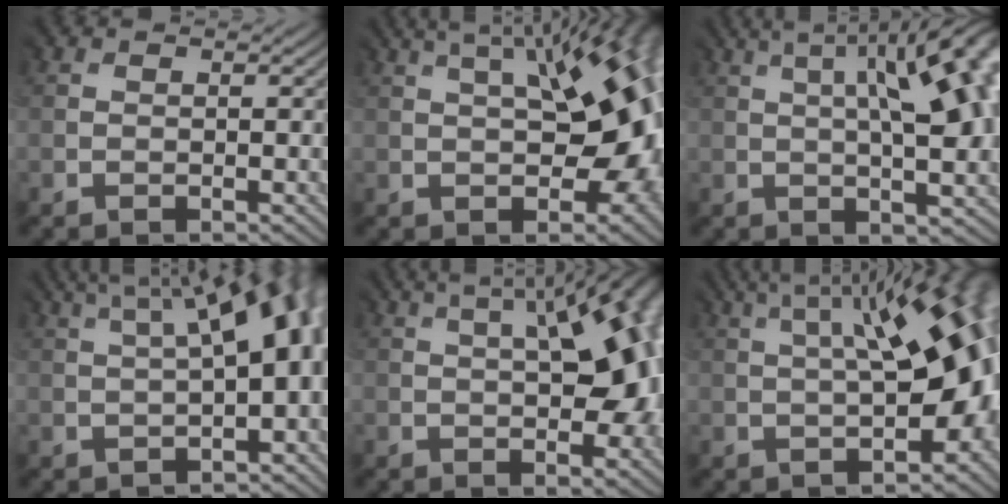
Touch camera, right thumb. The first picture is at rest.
{"total": 14.7, "force": [1.7, 6.4, 13.2], "torque": [-0.154, 0.042, 0.015]}
{"total": 14.5, "force": [3.0, 4.6, 13.5], "torque": [-0.158, 0.043, 0.044]}
{"total": 9.3, "force": [1.1, 3.2, 8.7], "torque": [-0.080, 0.039, 0.006]}
{"total": 13.2, "force": [1.7, 5.1, 12.0], "torque": [-0.150, 0.031, 0.023]}
{"total": 14.6, "force": [1.5, 4.8, 13.7], "torque": [-0.160, 0.030, 0.015]}